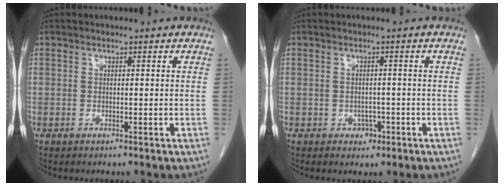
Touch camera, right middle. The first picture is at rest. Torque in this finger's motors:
{"motor_torque": [0.23, -0.02, 0.07, 0.00]}